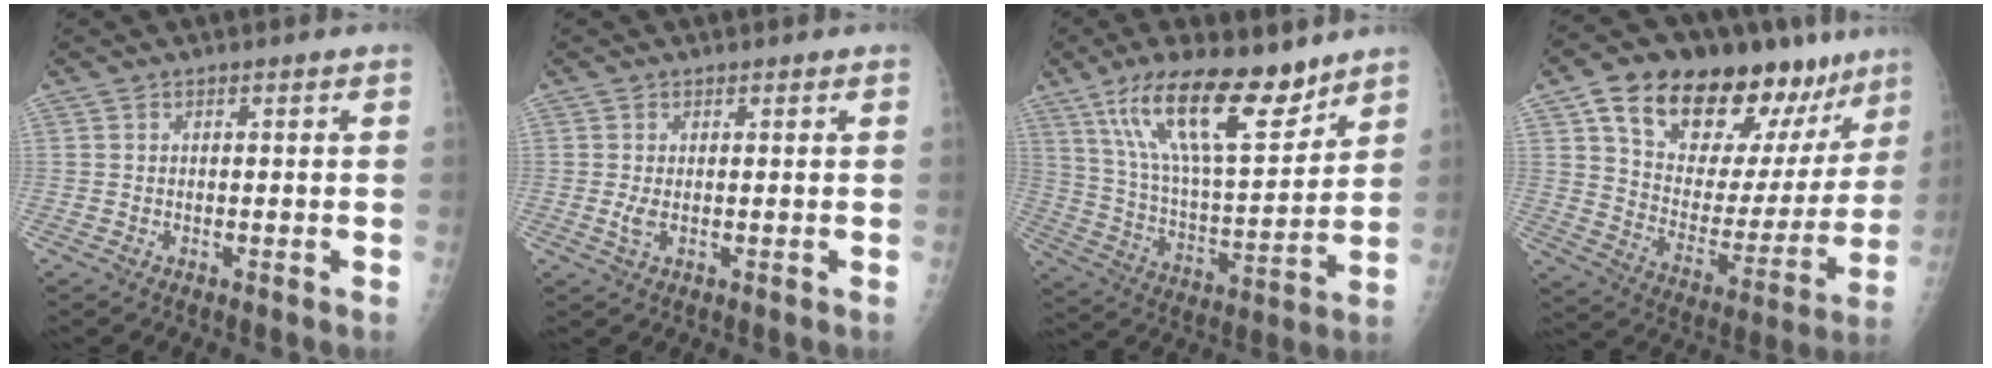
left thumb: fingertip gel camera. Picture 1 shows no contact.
{"total": 1.8, "force": [0.1, 0.9, 1.5], "torque": [-0.038, -0.006, 0.004]}
{"total": 20.3, "force": [13.1, 6.7, 14.0], "torque": [-0.217, -0.064, 0.240]}
{"total": 27.8, "force": [17.6, 13.1, 17.1], "torque": [-0.217, -0.044, 0.279]}